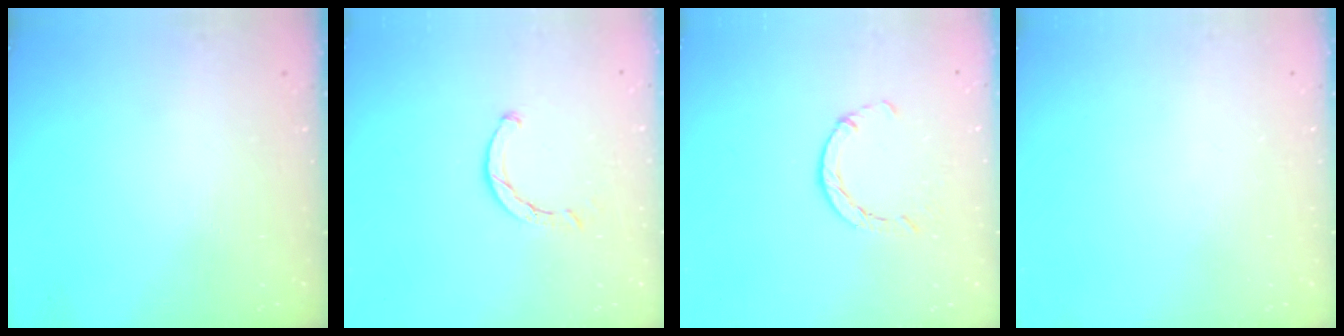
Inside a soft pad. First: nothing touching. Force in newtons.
{"total": 1.6, "press": 1.6, "slide": 0.2}
{"total": 2.9, "press": 2.8, "slide": 0.4}
{"total": 0.0}